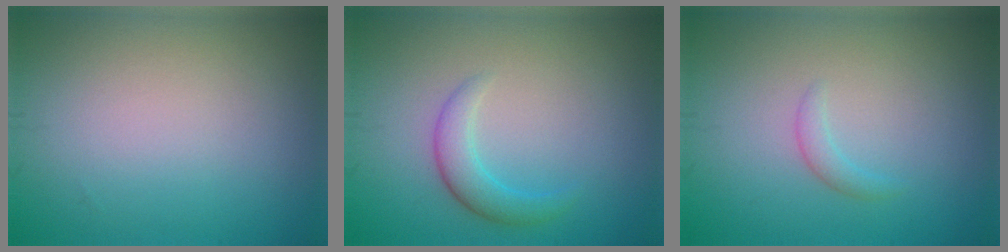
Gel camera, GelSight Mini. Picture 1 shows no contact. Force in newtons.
{"total": 2.4, "press": 2.4, "slide": 0.1}
{"total": 1.0, "press": 1.0, "slide": 0.1}